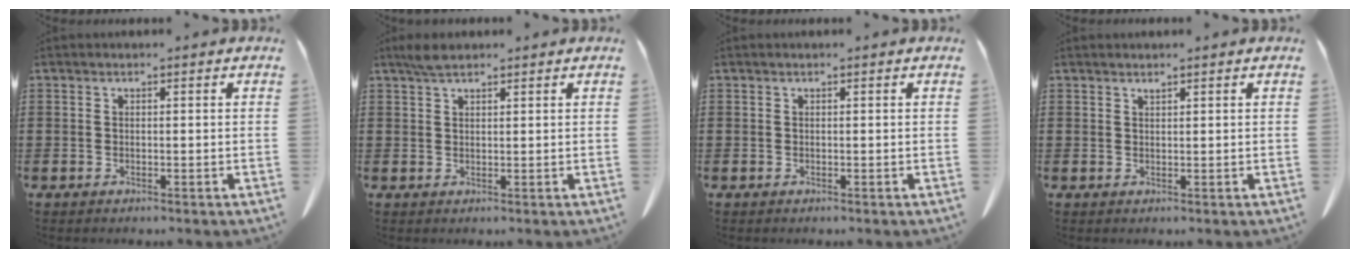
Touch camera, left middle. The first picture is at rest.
{"total": 2.4, "force": [1.8, 0.7, 1.4], "torque": [-0.031, 0.004, 0.033]}
{"total": 0.0}
{"total": 0.8, "force": [0.7, 0.0, 0.3], "torque": [-0.008, -0.002, 0.014]}